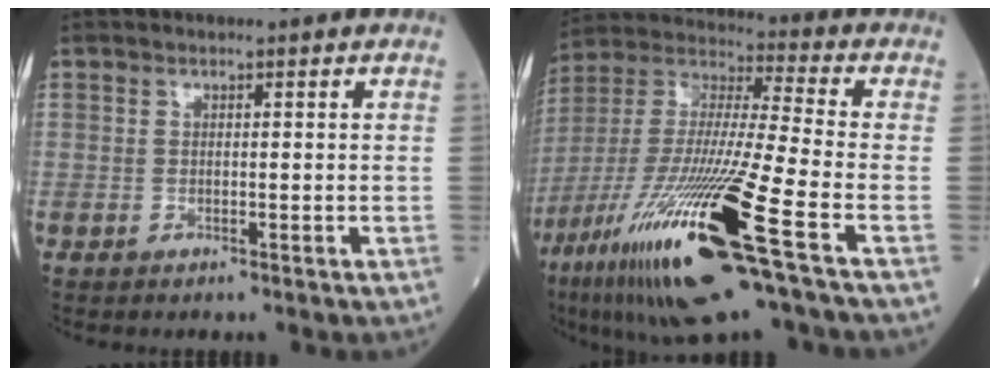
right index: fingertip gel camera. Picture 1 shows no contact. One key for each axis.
{"total": 24.9, "fx": -11.5, "fy": 1.1, "fz": 22.0, "tx": -0.441, "ty": -0.063, "tz": -0.213}